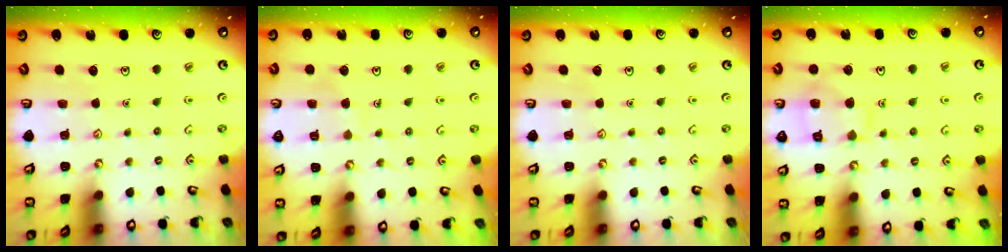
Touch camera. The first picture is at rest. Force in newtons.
{"total": 3.4, "press": 3.4, "slide": 0.0}
{"total": 0.0}
{"total": 9.7, "press": 9.7, "slide": 0.9}